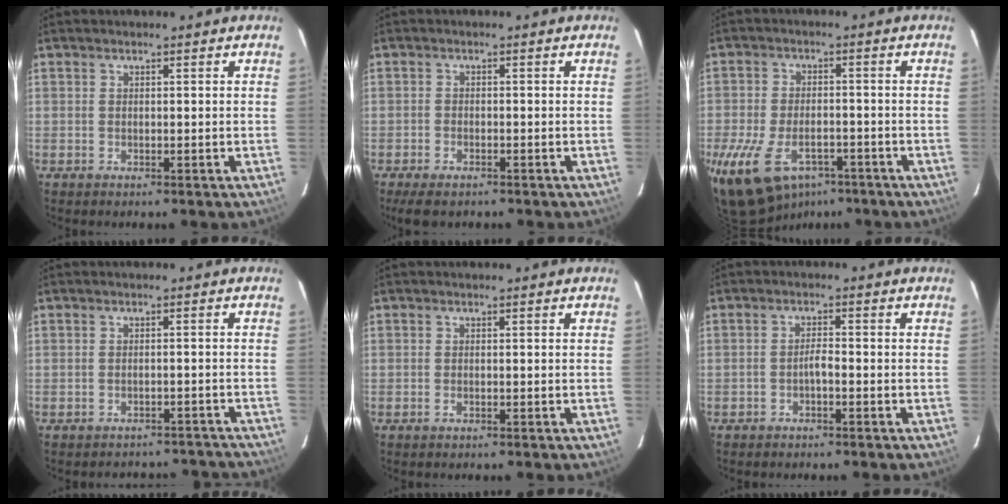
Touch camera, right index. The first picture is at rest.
{"total": 4.7, "force": [-3.6, 1.9, 2.4], "torque": [-0.063, -0.014, -0.063]}
{"total": 17.3, "force": [-9.8, 9.7, 10.4], "torque": [-0.241, -0.033, -0.159]}
{"total": 11.1, "force": [-10.1, 3.9, 2.2], "torque": [-0.040, 0.016, -0.108]}
{"total": 0.6, "force": [-0.2, 0.1, 0.5], "torque": [-0.011, 0.001, -0.005]}
{"total": 1.7, "force": [-1.0, 0.2, 1.3], "torque": [-0.026, 0.006, -0.018]}